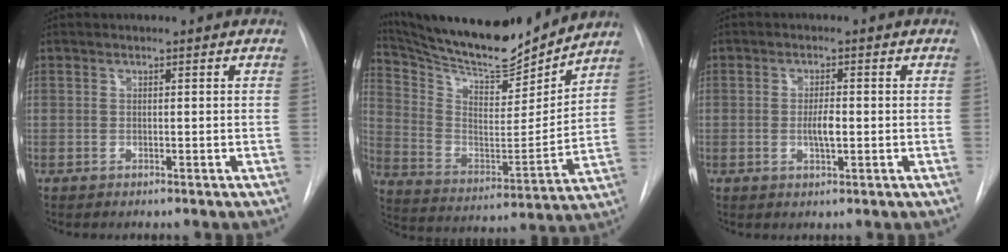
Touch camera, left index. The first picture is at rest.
{"total": 20.0, "force": [18.6, 3.0, 6.6], "torque": [-0.128, -0.021, 0.305]}
{"total": 2.9, "force": [-0.3, 0.7, 2.8], "torque": [-0.052, 0.000, -0.004]}